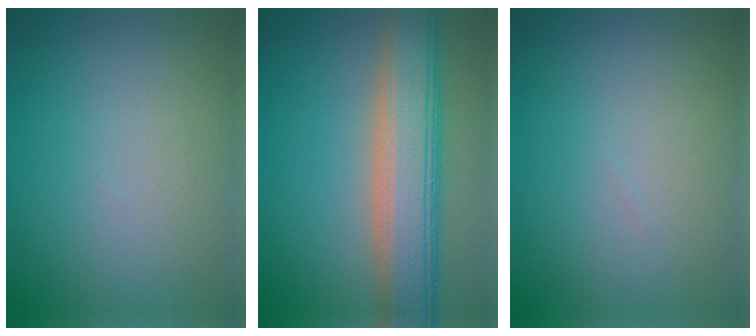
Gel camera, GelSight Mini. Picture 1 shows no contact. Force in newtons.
{"total": 7.9, "press": 7.9, "slide": 0.4}
{"total": 0.0}